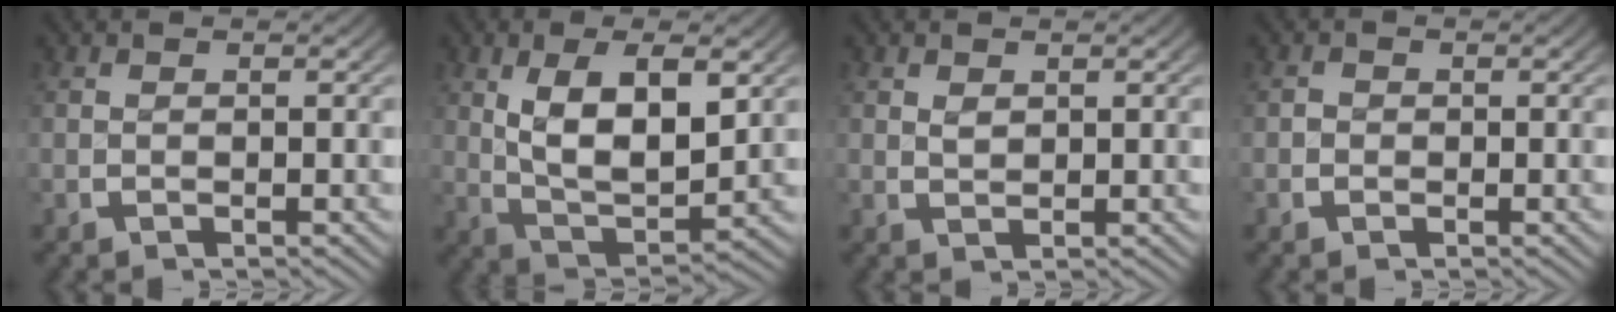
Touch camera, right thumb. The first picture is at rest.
{"total": 7.6, "force": [0.2, 4.1, 6.4], "torque": [-0.125, -0.023, 0.014]}
{"total": 0.8, "force": [0.7, 0.3, 0.1], "torque": [0.002, -0.003, 0.018]}
{"total": 0.9, "force": [-0.4, 0.8, -0.1], "torque": [0.001, -0.006, -0.008]}